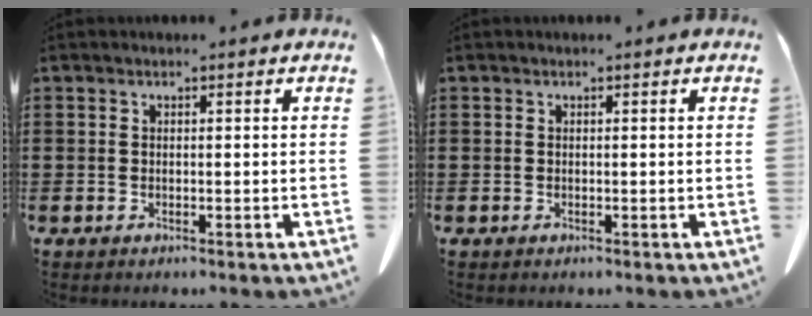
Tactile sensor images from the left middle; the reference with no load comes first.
{"total": 0.0}